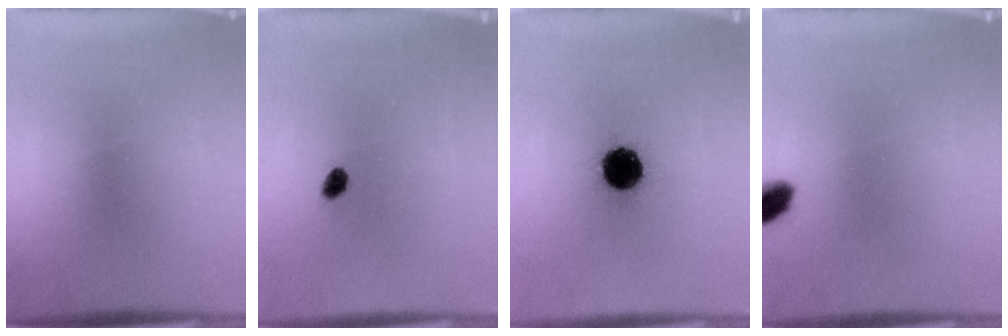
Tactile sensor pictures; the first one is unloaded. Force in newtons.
{"total": 2.2}
{"total": 13.5}
{"total": 4.0}